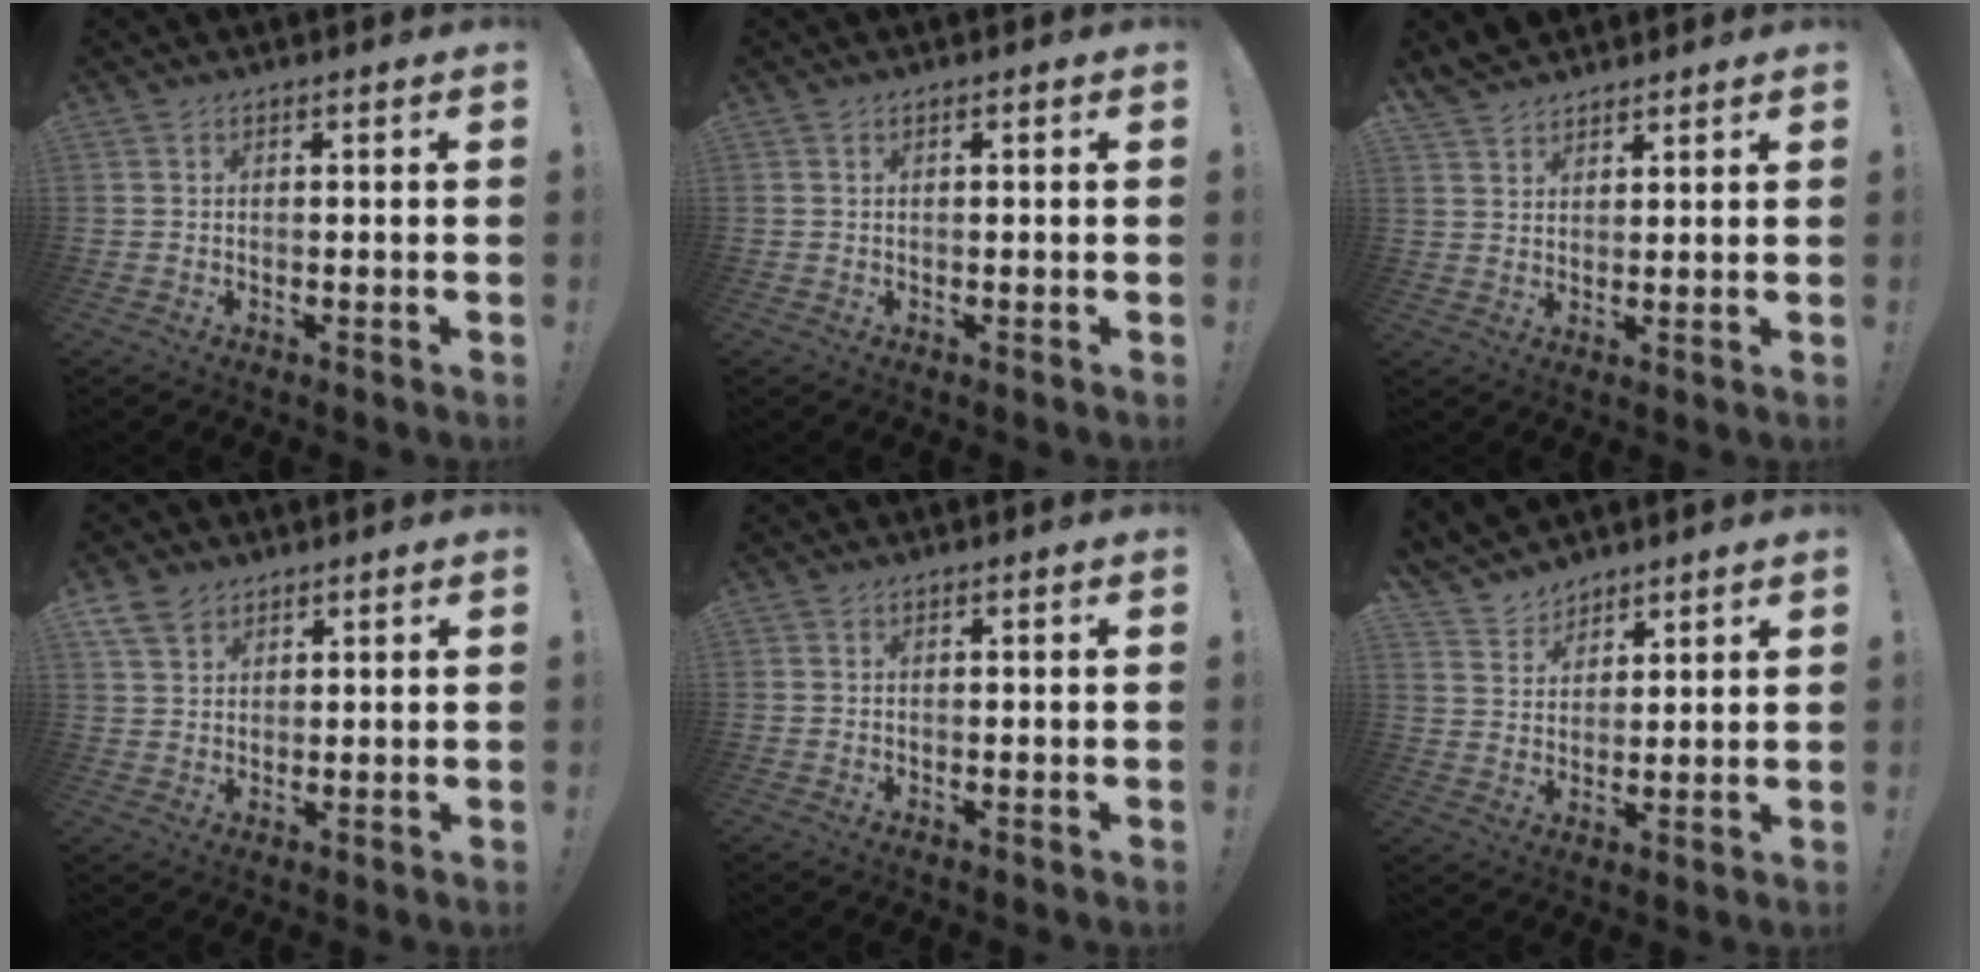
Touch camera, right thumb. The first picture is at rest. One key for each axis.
{"total": 0.0}
{"total": 5.1, "fx": 4.6, "fy": 2.1, "fz": 0.7, "tx": -0.012, "ty": -0.033, "tz": 0.087}
{"total": 5.4, "fx": 3.7, "fy": 3.5, "fz": 1.8, "tx": -0.033, "ty": -0.016, "tz": 0.074}
{"total": 0.0}
{"total": 7.8, "fx": 6.5, "fy": 4.3, "fz": 0.9, "tx": -0.025, "ty": -0.052, "tz": 0.129}